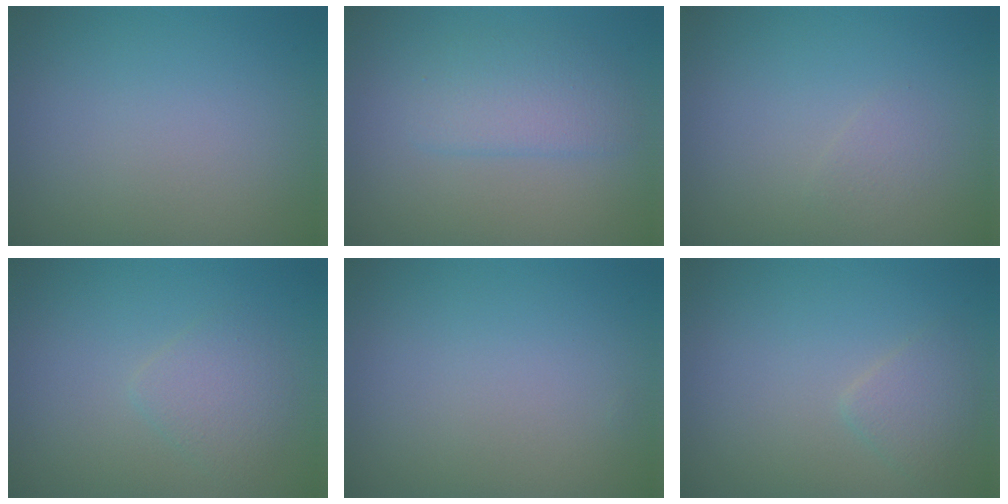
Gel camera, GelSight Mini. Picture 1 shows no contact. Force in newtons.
{"total": 2.9, "press": 2.9, "slide": 0.0}
{"total": 0.8, "press": 0.8, "slide": 0.0}
{"total": 2.0, "press": 1.9, "slide": 0.1}
{"total": 0.0}
{"total": 1.6, "press": 1.6, "slide": 0.1}